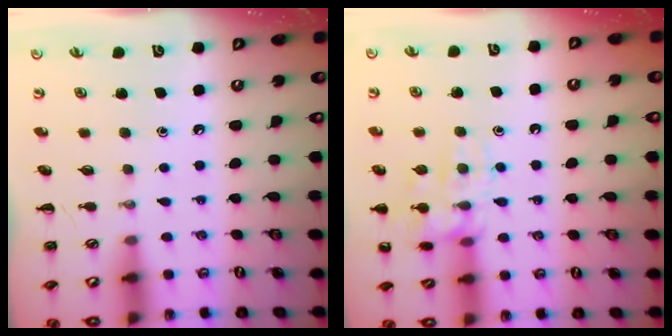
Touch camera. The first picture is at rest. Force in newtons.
{"total": 12.7, "press": 12.7, "slide": 0.7}